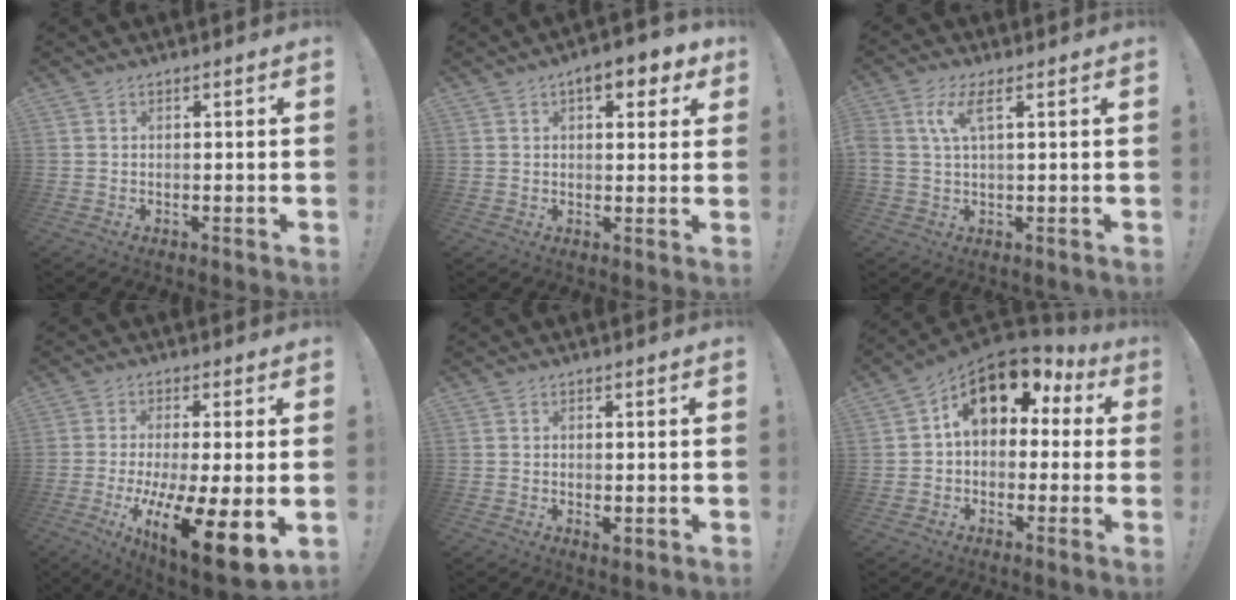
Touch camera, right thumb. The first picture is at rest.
{"total": 7.1, "force": [3.8, 3.1, 5.1], "torque": [-0.055, -0.013, 0.061]}
{"total": 5.9, "force": [2.2, 1.9, 5.1], "torque": [-0.098, 0.000, 0.039]}
{"total": 15.0, "force": [-5.1, 2.6, 13.9], "torque": [-0.212, 0.012, -0.077]}
{"total": 1.3, "force": [0.2, 0.5, 1.1], "torque": [-0.013, -0.003, 0.005]}
{"total": 12.0, "force": [5.5, 7.3, 7.8], "torque": [-0.113, -0.029, 0.099]}